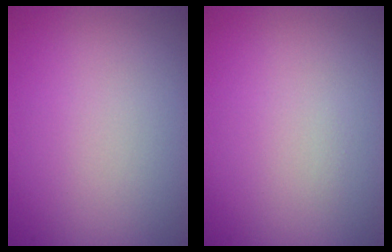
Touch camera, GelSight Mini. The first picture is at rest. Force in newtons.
{"total": 0.0}